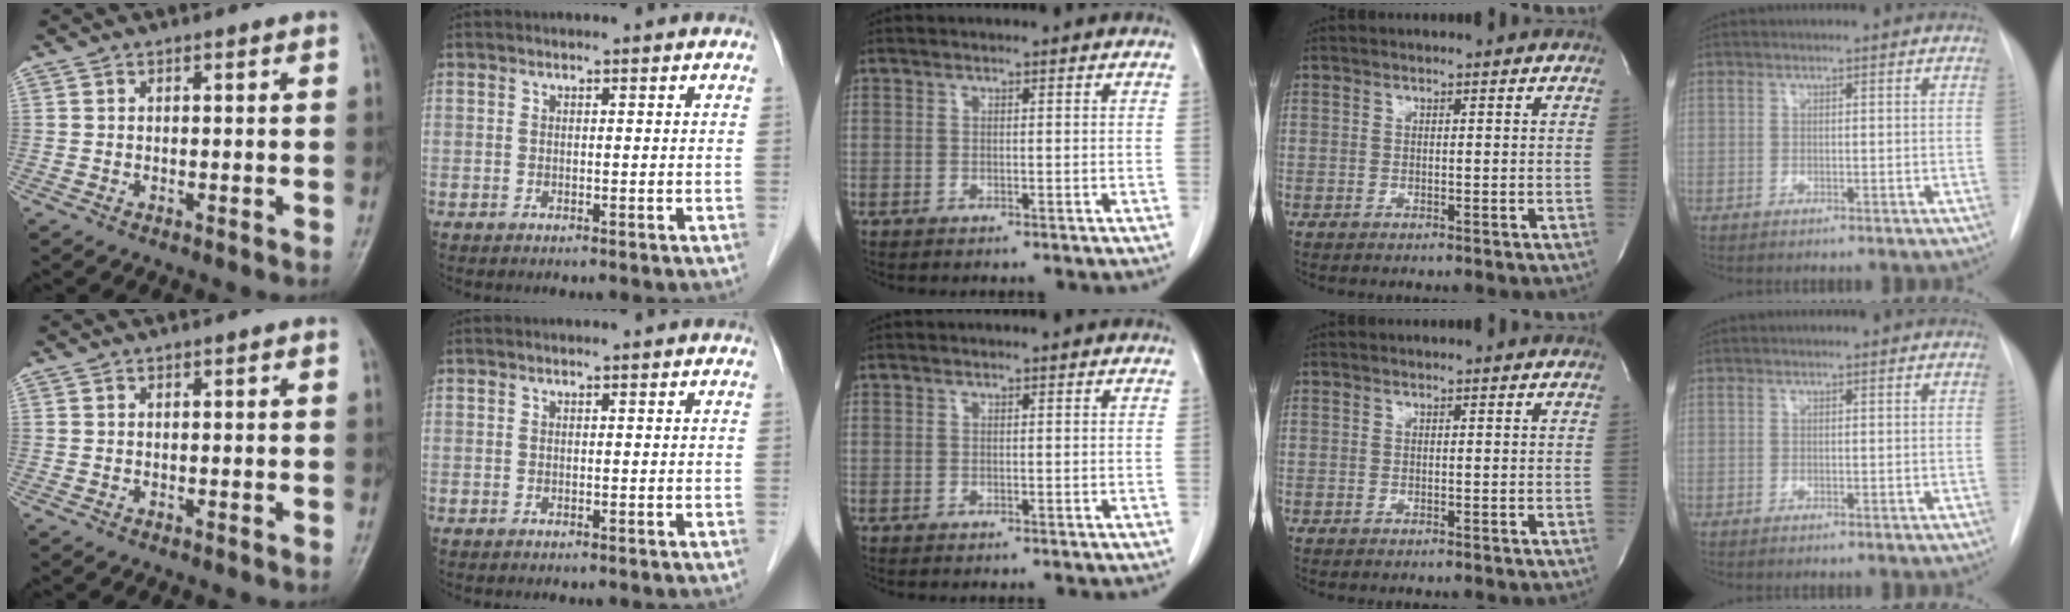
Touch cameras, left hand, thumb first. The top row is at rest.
{}